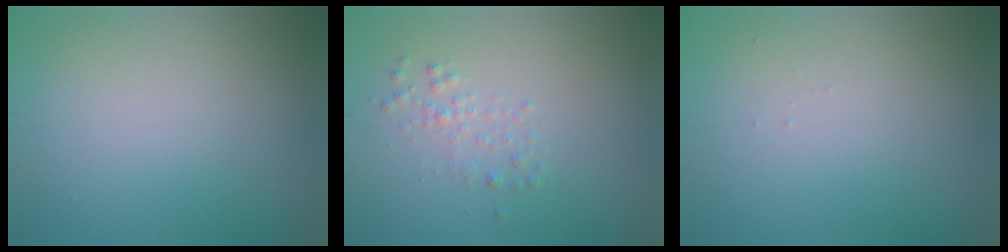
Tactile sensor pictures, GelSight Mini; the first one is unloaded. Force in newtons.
{"total": 1.3, "press": 1.3, "slide": 0.0}
{"total": 0.0}